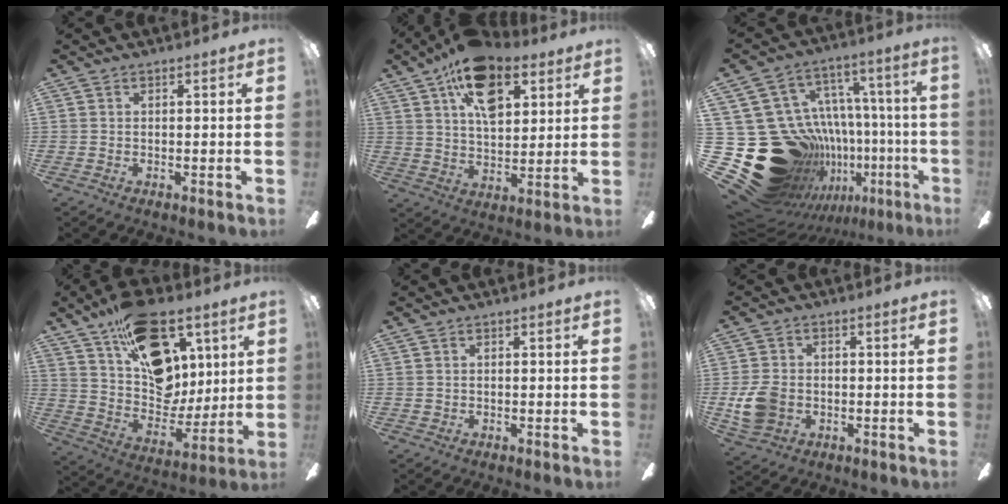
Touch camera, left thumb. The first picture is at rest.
{"total": 15.6, "force": [8.4, 8.7, 9.9], "torque": [-0.152, -0.021, 0.147]}
{"total": 30.6, "force": [-7.7, 24.3, 16.8], "torque": [-0.319, -0.011, -0.027]}
{"total": 24.3, "force": [11.9, 15.8, 14.2], "torque": [-0.207, -0.052, 0.222]}
{"total": 0.0}
{"total": 8.6, "force": [-1.6, 6.9, 4.9], "torque": [-0.107, 0.014, -0.027]}